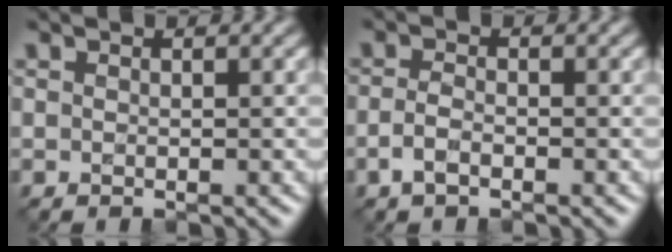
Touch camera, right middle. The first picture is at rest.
{"total": 1.6, "force": [-0.8, 0.7, 1.2], "torque": [-0.028, 0.000, -0.020]}